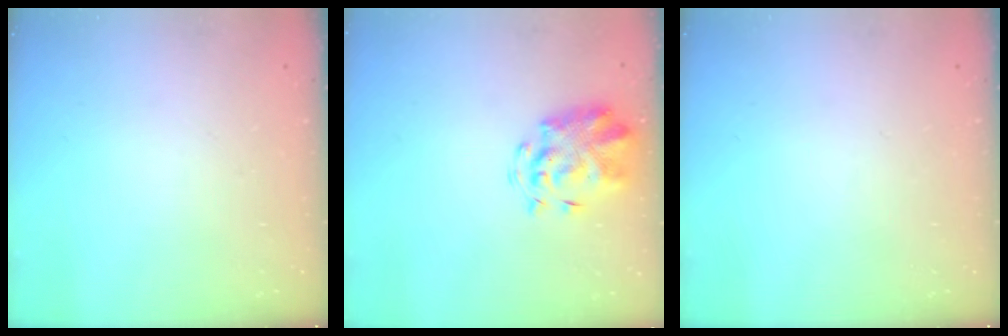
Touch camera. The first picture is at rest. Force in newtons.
{"total": 3.8, "press": 3.6, "slide": 1.2}
{"total": 0.0}